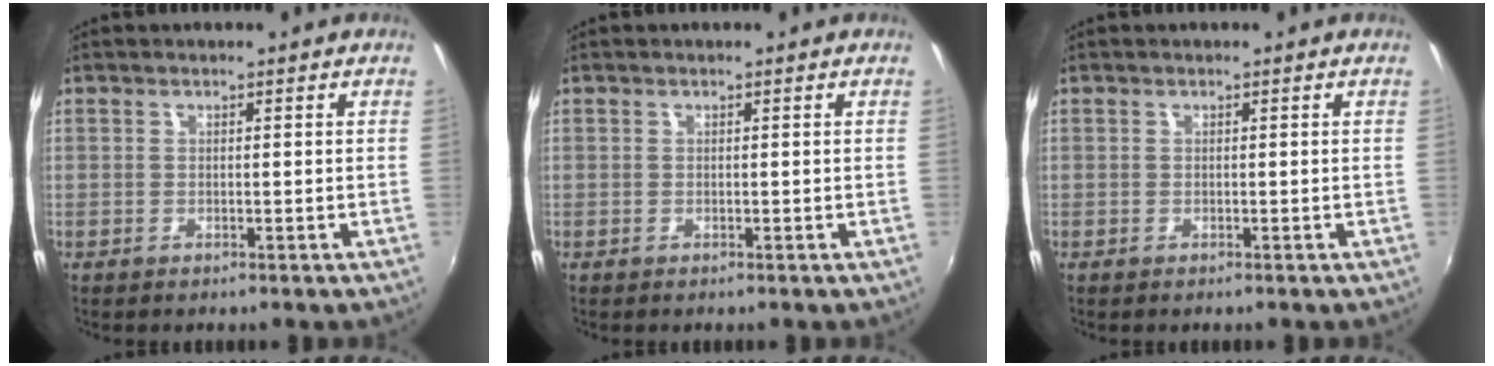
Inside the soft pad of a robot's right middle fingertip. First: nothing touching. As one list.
[{"total": 0.0}, {"total": 0.0}]